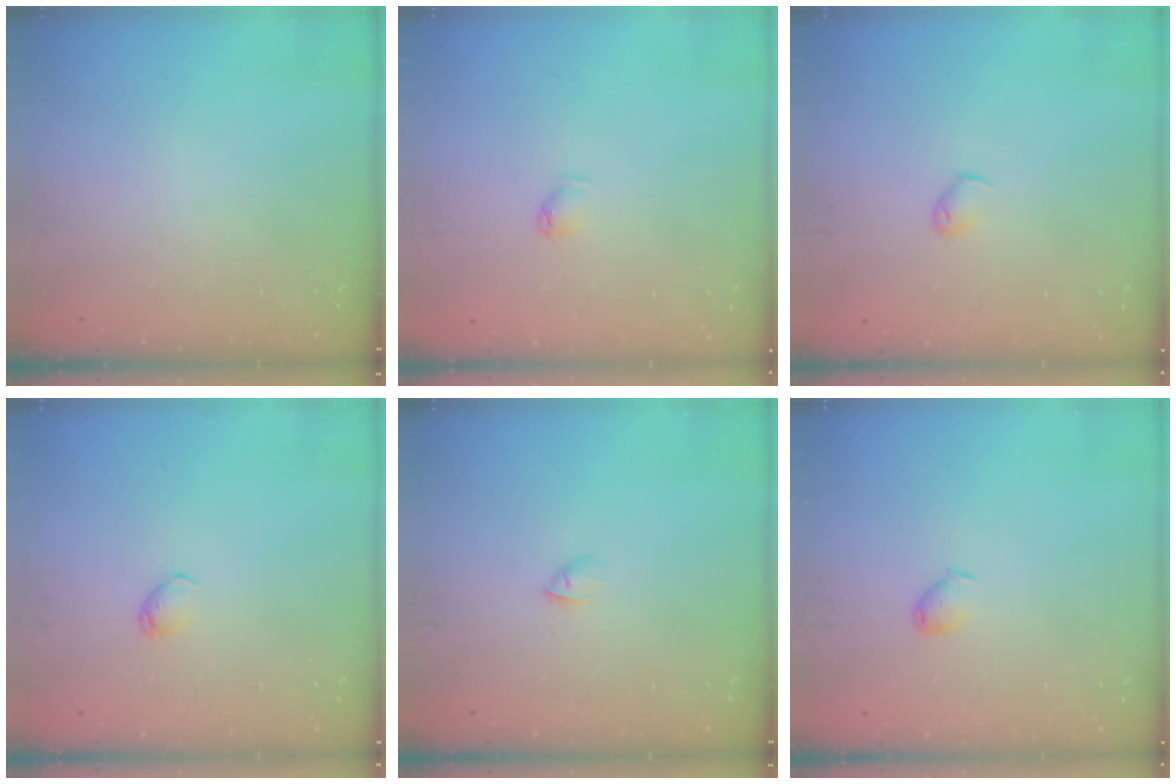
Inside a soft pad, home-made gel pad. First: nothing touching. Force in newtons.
{"total": 4.1, "press": 4.0, "slide": 0.8}
{"total": 4.0, "press": 3.9, "slide": 0.8}
{"total": 2.9, "press": 2.9, "slide": 0.5}
{"total": 2.8, "press": 2.7, "slide": 0.7}
{"total": 3.9, "press": 3.8, "slide": 0.7}